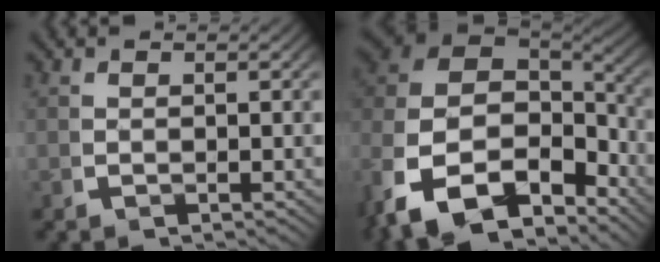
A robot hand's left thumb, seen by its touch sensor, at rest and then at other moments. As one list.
[{"total": 13.5, "force": [-2.5, 9.2, 9.5], "torque": [-0.245, -0.054, -0.016]}]